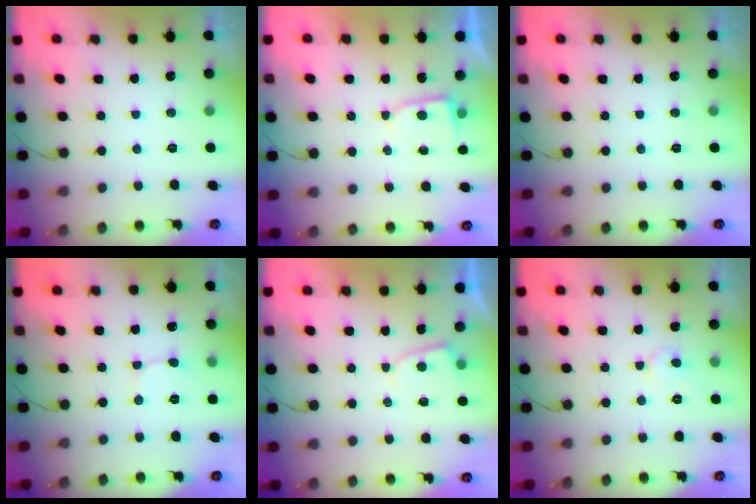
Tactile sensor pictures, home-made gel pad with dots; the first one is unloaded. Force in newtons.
{"total": 3.2, "press": 3.2, "slide": 0.2}
{"total": 0.0}
{"total": 0.9, "press": 0.9, "slide": 0.1}
{"total": 2.3, "press": 2.2, "slide": 0.3}
{"total": 5.1, "press": 5.0, "slide": 0.4}